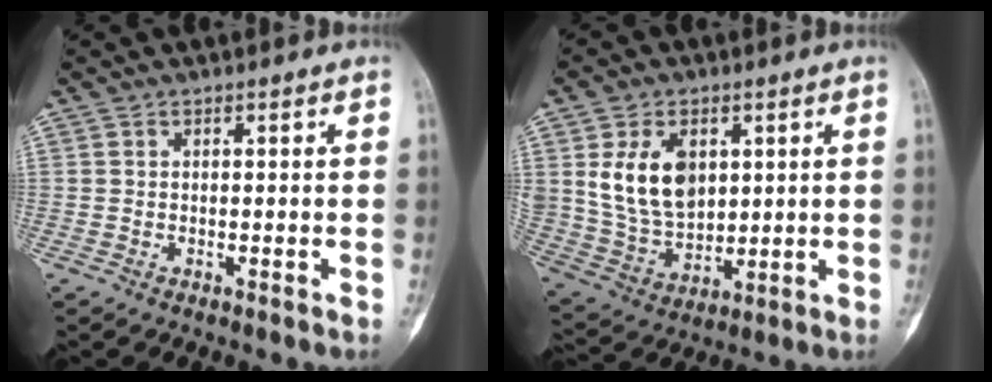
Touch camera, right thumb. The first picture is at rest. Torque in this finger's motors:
{"motor_torque": [-0.69, 1.33, 1.26, 0.35, 0.13]}